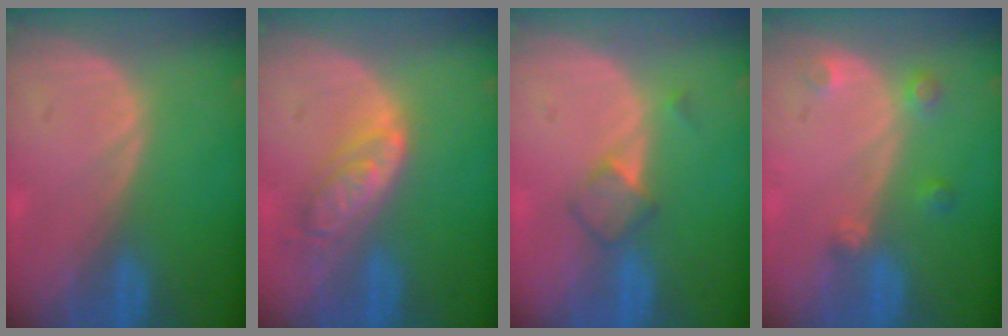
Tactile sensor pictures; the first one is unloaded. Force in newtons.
{"total": 6.2, "press": 5.6, "slide": 2.8}
{"total": 3.6, "press": 3.3, "slide": 1.2}
{"total": 2.8, "press": 2.7, "slide": 0.7}